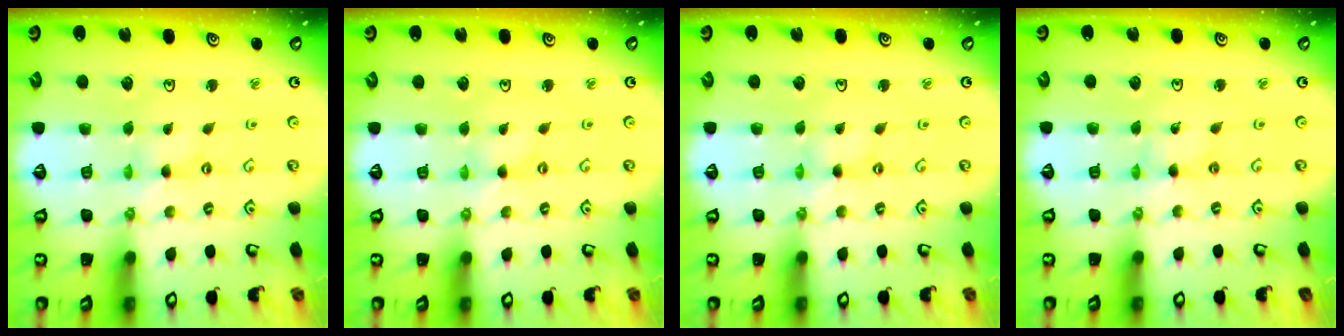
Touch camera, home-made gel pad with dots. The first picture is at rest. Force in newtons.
{"total": 0.0}
{"total": 0.0}
{"total": 1.3, "press": 1.3, "slide": 0.1}